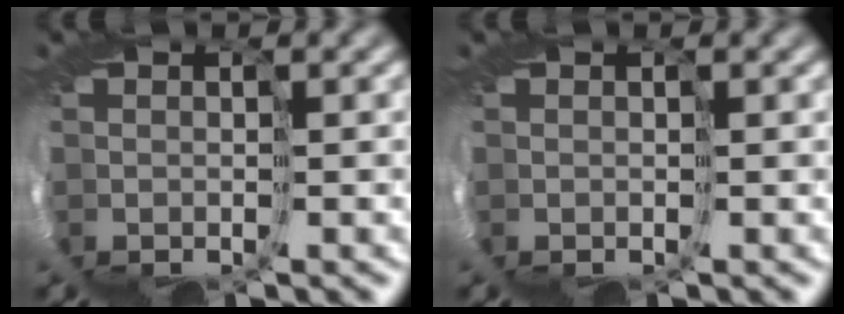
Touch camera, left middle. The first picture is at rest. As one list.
[{"total": 0.0}]